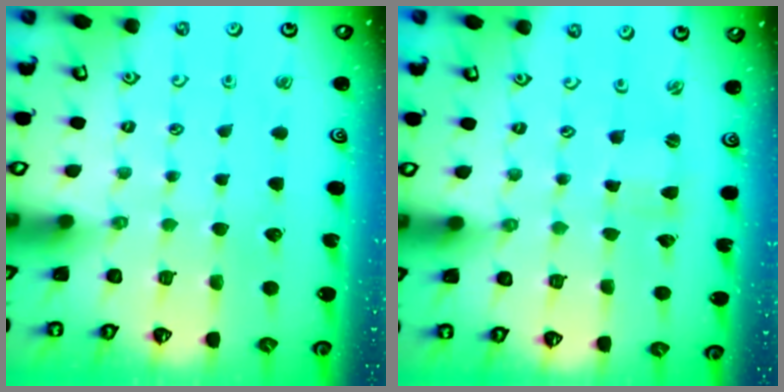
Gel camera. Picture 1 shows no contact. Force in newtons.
{"total": 0.7, "press": 0.7, "slide": 0.0}